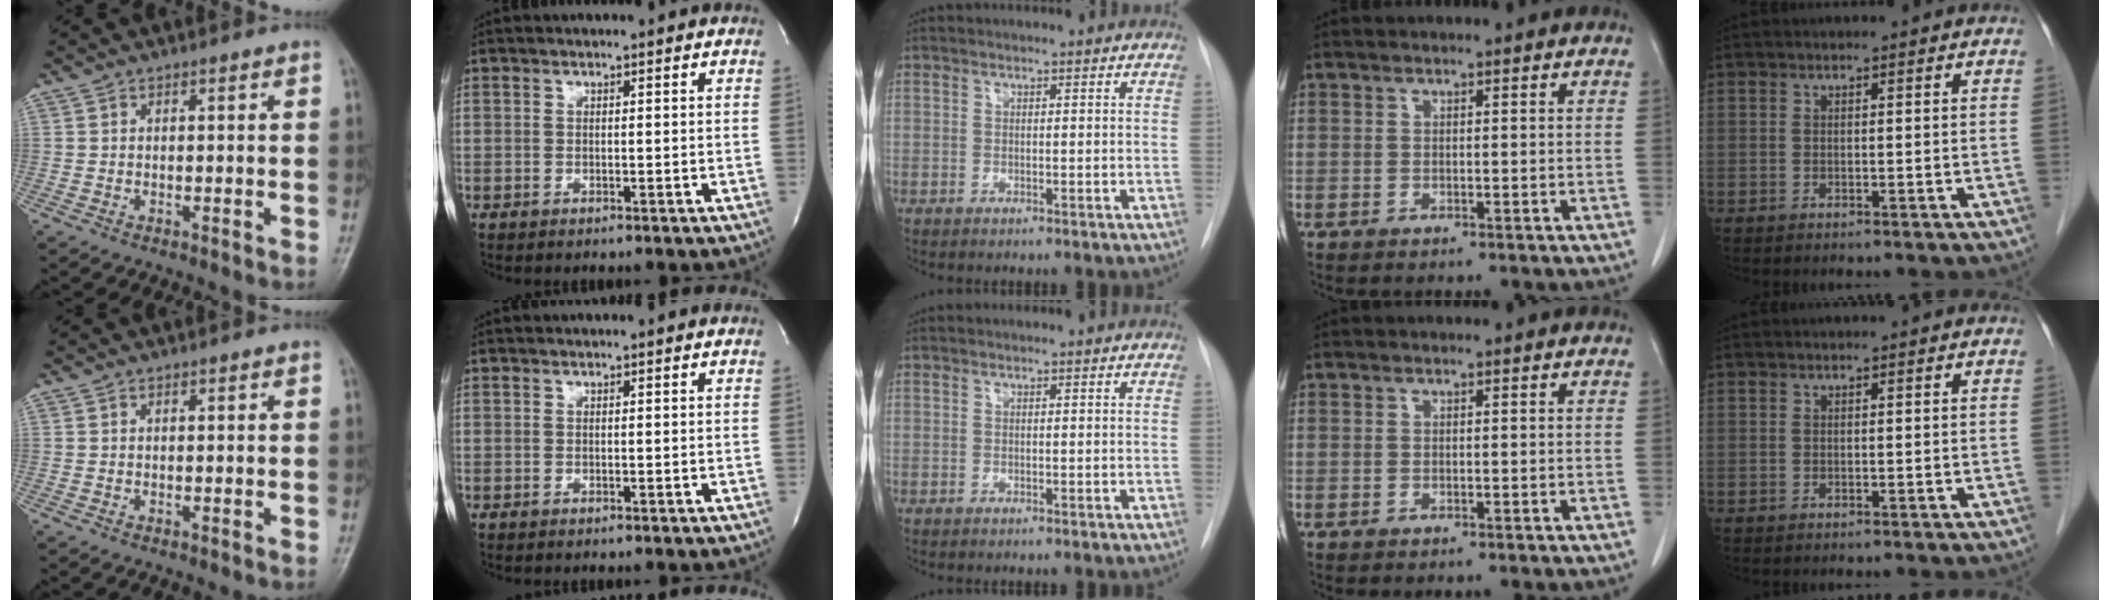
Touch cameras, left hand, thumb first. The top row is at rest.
{"thumb": {"total": 0.6, "force": [0.2, 0.4, 0.4], "torque": [-0.002, 0.000, 0.003]}}